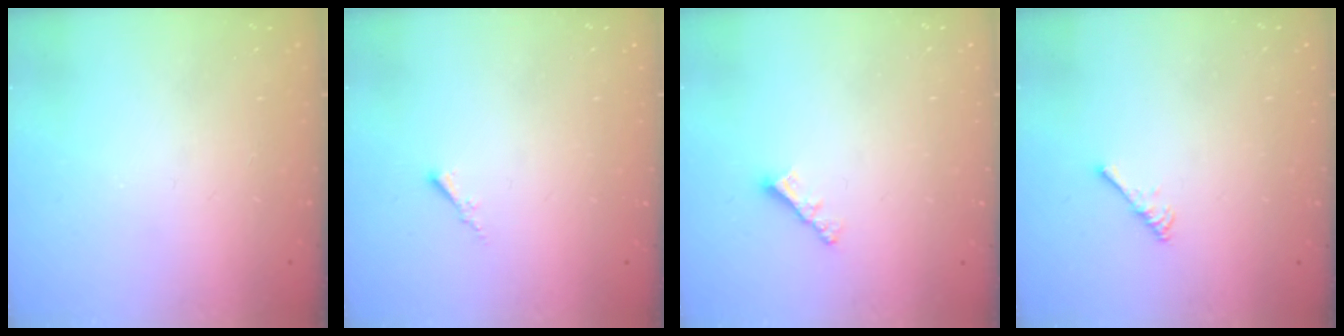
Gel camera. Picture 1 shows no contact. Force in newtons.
{"total": 0.0}
{"total": 2.9, "press": 2.9, "slide": 0.3}
{"total": 2.7, "press": 2.6, "slide": 0.5}